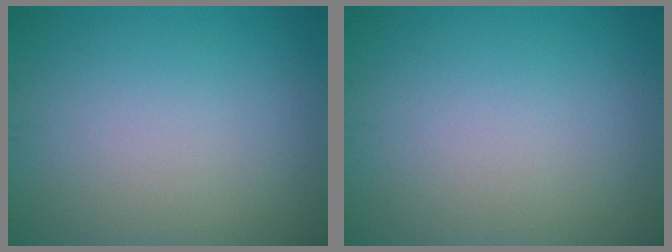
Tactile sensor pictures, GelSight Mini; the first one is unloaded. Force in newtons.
{"total": 0.0}